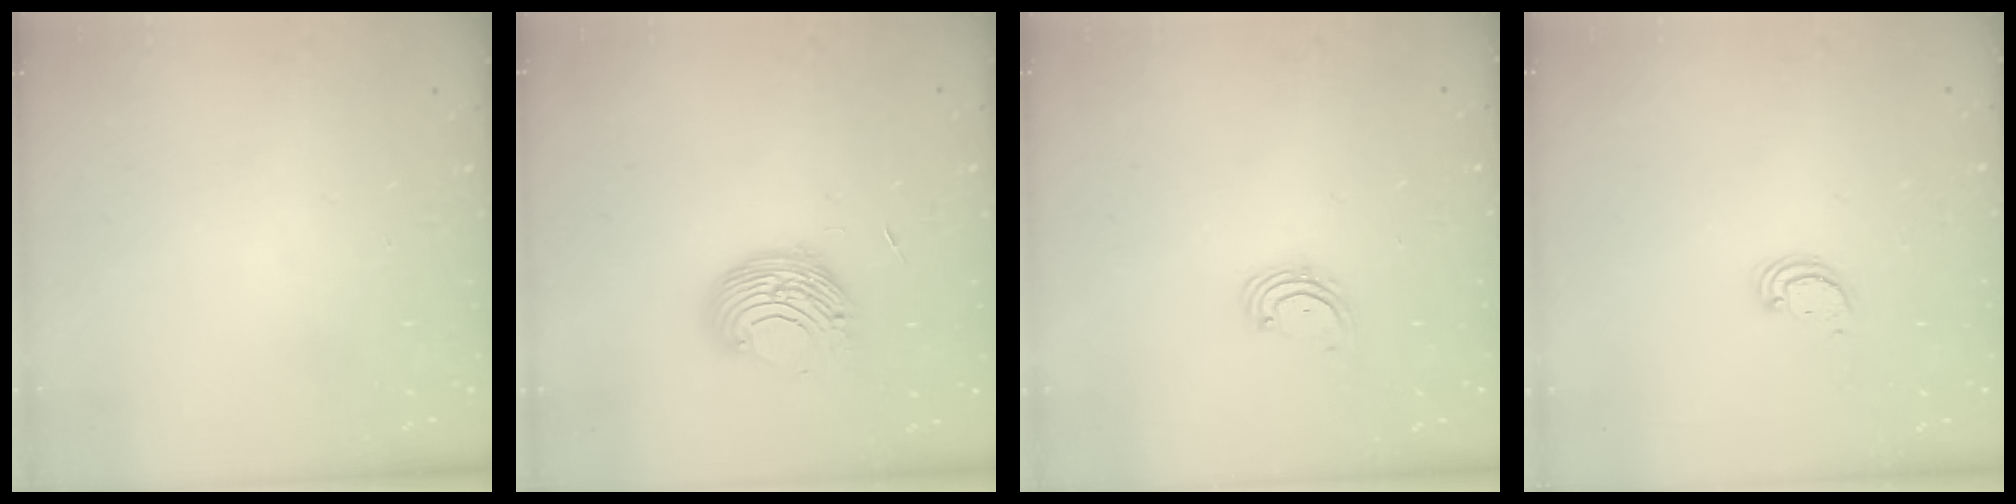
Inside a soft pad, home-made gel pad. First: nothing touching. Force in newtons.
{"total": 9.6, "press": 9.6, "slide": 0.7}
{"total": 2.0, "press": 2.0, "slide": 0.4}
{"total": 2.6, "press": 2.6, "slide": 0.2}